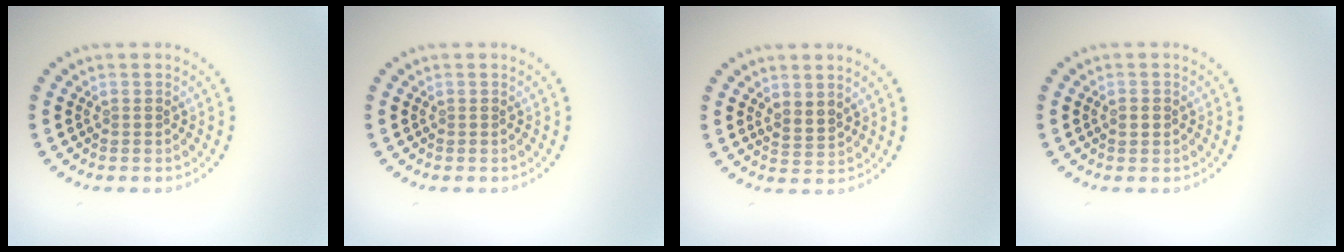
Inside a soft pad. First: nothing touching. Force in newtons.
{"total": 0.0}
{"total": 1.7, "press": 1.3, "slide": 1.1}
{"total": 1.1, "press": 1.1, "slide": 0.1}